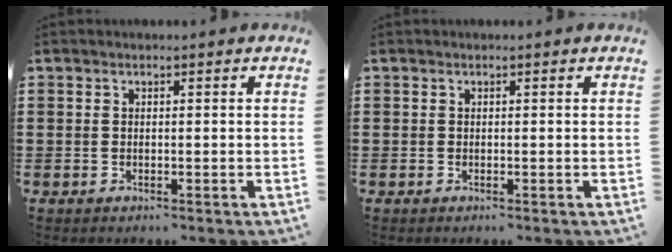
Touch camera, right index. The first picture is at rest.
{"total": 0.0}